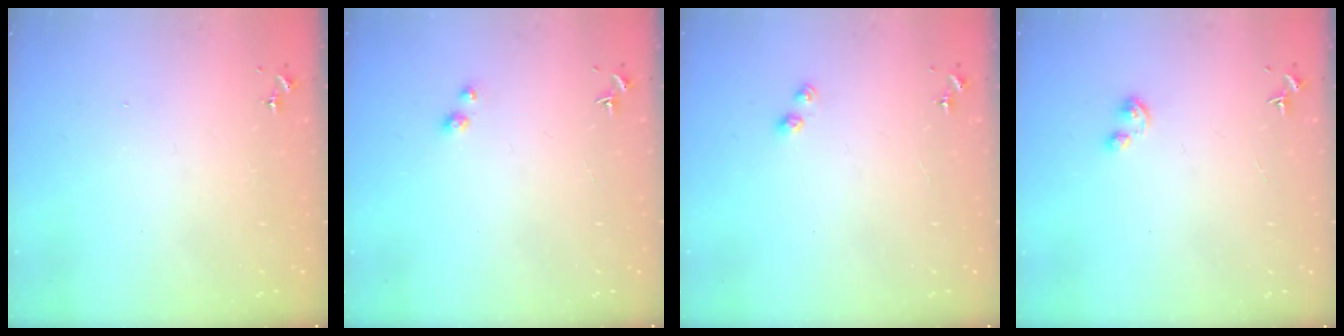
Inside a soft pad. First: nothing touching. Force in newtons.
{"total": 3.0, "press": 3.0, "slide": 0.1}
{"total": 3.5, "press": 3.4, "slide": 0.4}
{"total": 2.9, "press": 2.9, "slide": 0.5}